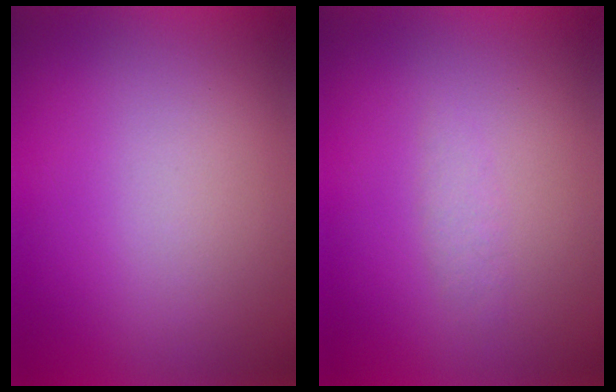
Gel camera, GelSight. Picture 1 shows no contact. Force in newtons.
{"total": 1.3}